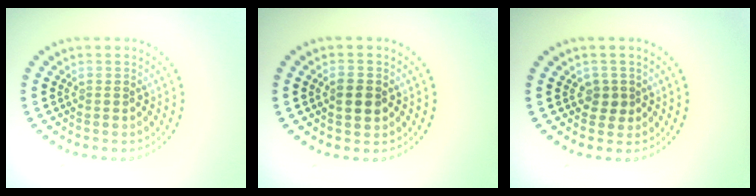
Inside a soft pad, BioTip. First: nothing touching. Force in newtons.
{"total": 1.9, "press": 1.9, "slide": 0.1}
{"total": 1.3, "press": 1.1, "slide": 0.8}